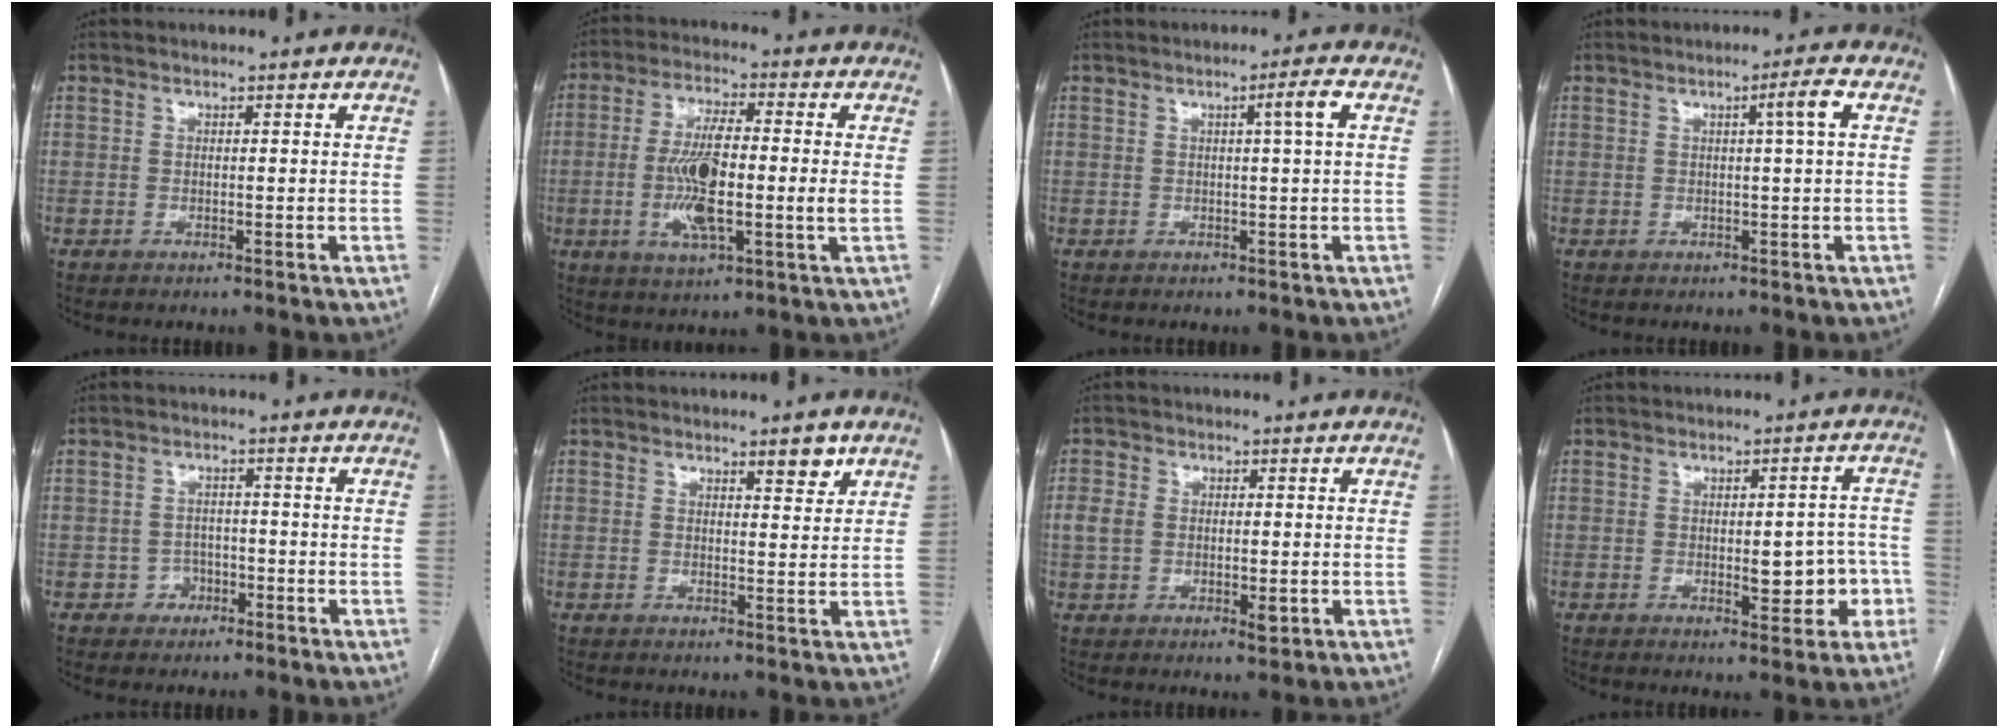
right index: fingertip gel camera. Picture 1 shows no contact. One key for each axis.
{"total": 12.2, "fx": -1.1, "fy": 2.1, "fz": 11.9, "tx": -0.237, "ty": 0.002, "tz": -0.020}
{"total": 3.0, "fx": 0.7, "fy": -0.6, "fz": 2.9, "tx": -0.046, "ty": 0.002, "tz": 0.011}
{"total": 3.2, "fx": 0.7, "fy": -0.6, "fz": 3.0, "tx": -0.048, "ty": 0.002, "tz": 0.012}
{"total": 2.8, "fx": -1.4, "fy": 2.4, "fz": 0.4, "tx": 0.003, "ty": 0.013, "tz": -0.021}
{"total": 3.1, "fx": 2.1, "fy": 0.7, "fz": 2.1, "tx": -0.029, "ty": -0.006, "tz": 0.030}
{"total": 5.2, "fx": -0.4, "fy": 3.3, "fz": 3.9, "tx": -0.080, "ty": 0.004, "tz": 0.001}
{"total": 5.2, "fx": -1.1, "fy": 2.6, "fz": 4.4, "tx": -0.051, "ty": 0.011, "tz": -0.002}